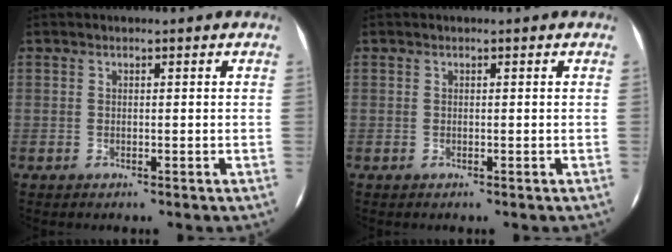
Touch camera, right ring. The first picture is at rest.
{"total": 0.0}